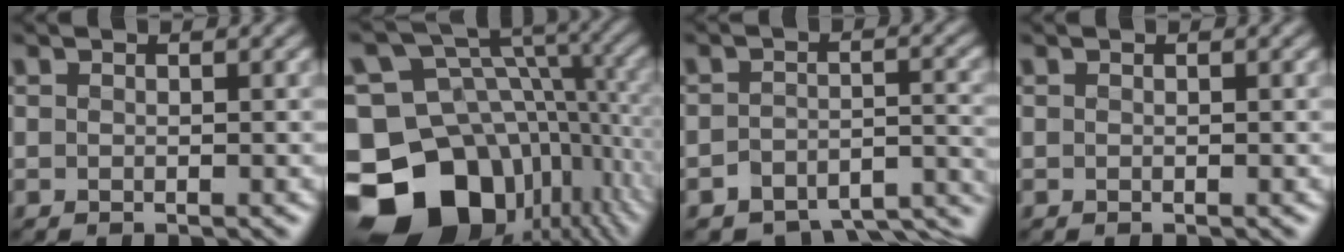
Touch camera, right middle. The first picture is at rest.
{"total": 17.0, "force": [-6.8, 12.4, 9.5], "torque": [-0.177, 0.000, -0.103]}
{"total": 7.8, "force": [-6.8, 3.4, 1.6], "torque": [-0.007, -0.008, -0.082]}
{"total": 0.0}